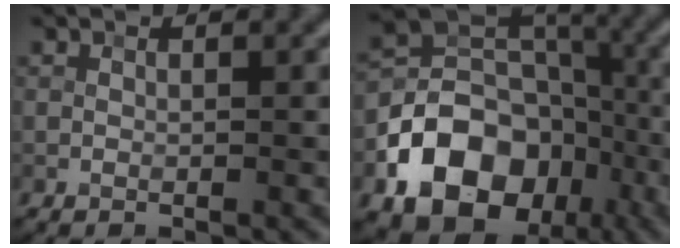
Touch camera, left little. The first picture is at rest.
{"total": 13.3, "force": [-5.7, 10.1, 6.5], "torque": [-0.113, -0.004, -0.116]}